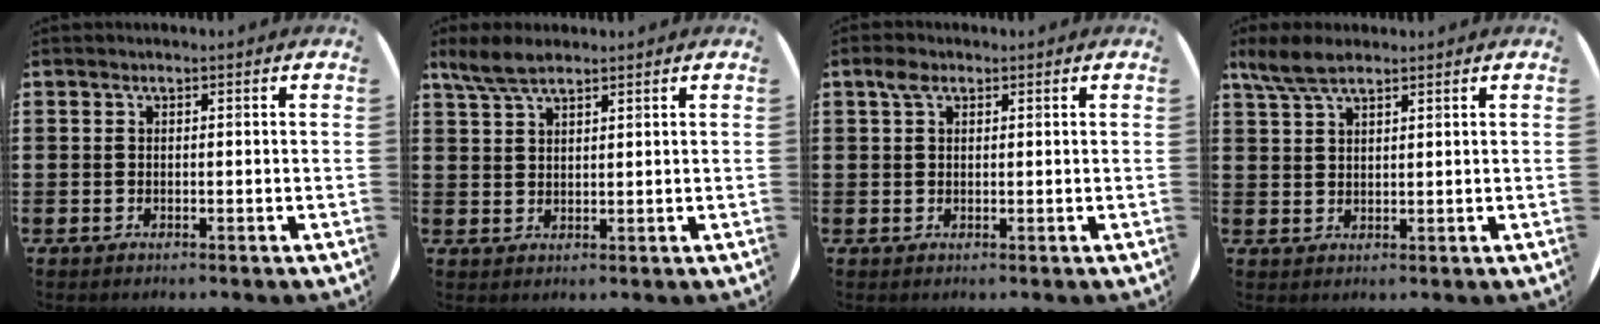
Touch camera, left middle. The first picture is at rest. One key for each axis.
{"total": 4.4, "fx": 3.6, "fy": 1.2, "fz": 2.2, "tx": -0.051, "ty": 0.000, "tz": 0.068}
{"total": 2.0, "fx": 1.2, "fy": 1.1, "fz": 1.1, "tx": -0.018, "ty": 0.003, "tz": 0.021}
{"total": 4.5, "fx": 3.6, "fy": 1.4, "fz": 2.3, "tx": -0.055, "ty": 0.001, "tz": 0.067}